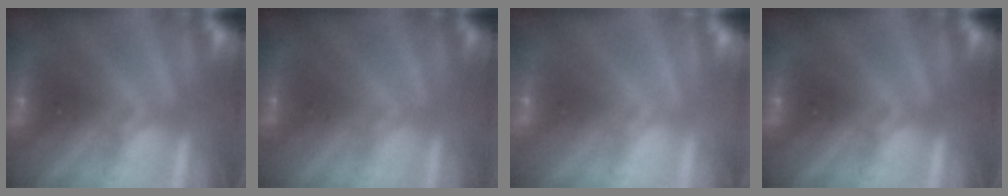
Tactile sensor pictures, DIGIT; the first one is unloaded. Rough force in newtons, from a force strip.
{"total": 2.0}
{"total": 10.8}
{"total": 0.0}